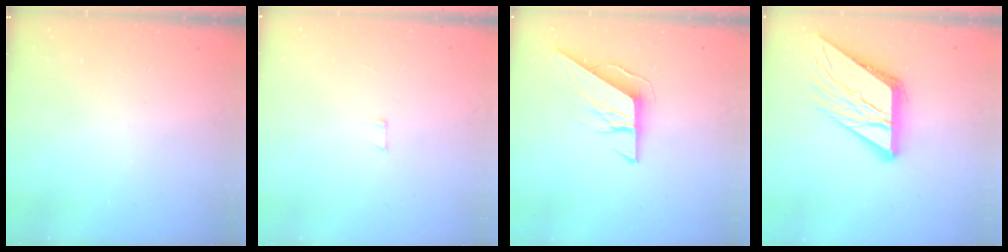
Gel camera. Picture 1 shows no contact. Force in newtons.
{"total": 3.0, "press": 3.0, "slide": 0.2}
{"total": 8.4, "press": 8.4, "slide": 0.4}
{"total": 15.0, "press": 14.9, "slide": 1.6}